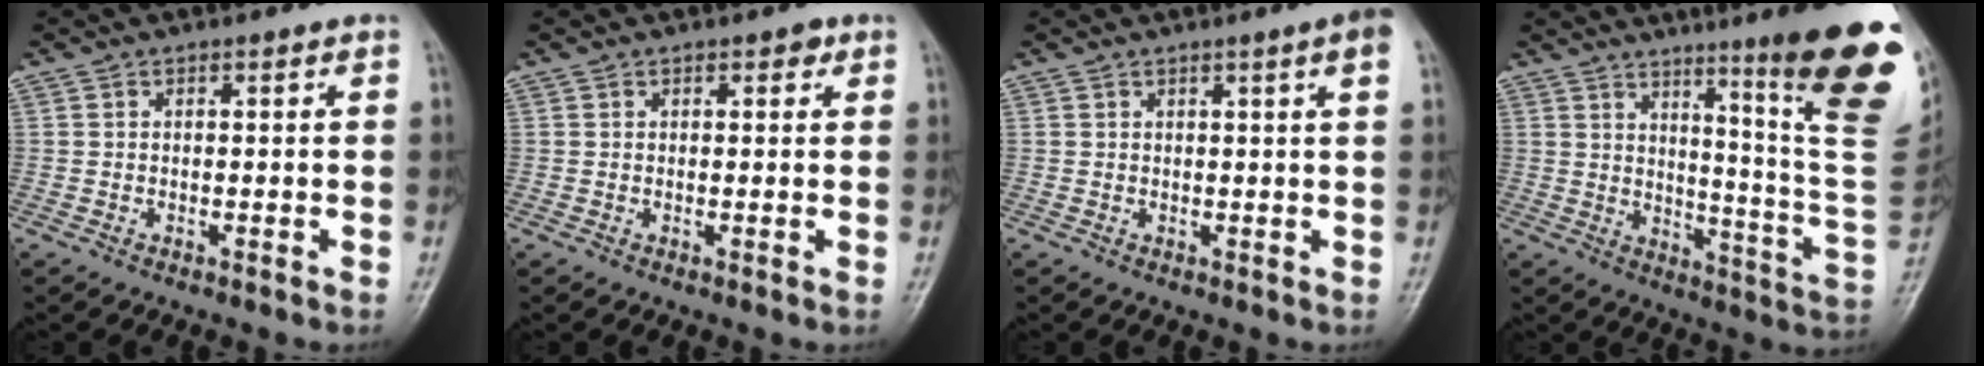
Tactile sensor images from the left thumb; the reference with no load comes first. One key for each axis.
{"total": 1.5, "fx": 0.8, "fy": 0.8, "fz": 0.9, "tx": -0.002, "ty": -0.001, "tz": 0.007}
{"total": 3.5, "fx": 1.5, "fy": -0.3, "fz": 3.1, "tx": -0.044, "ty": -0.003, "tz": 0.020}
{"total": 23.5, "fx": 12.5, "fy": 2.1, "fz": 19.8, "tx": -0.221, "ty": -0.077, "tz": 0.171}